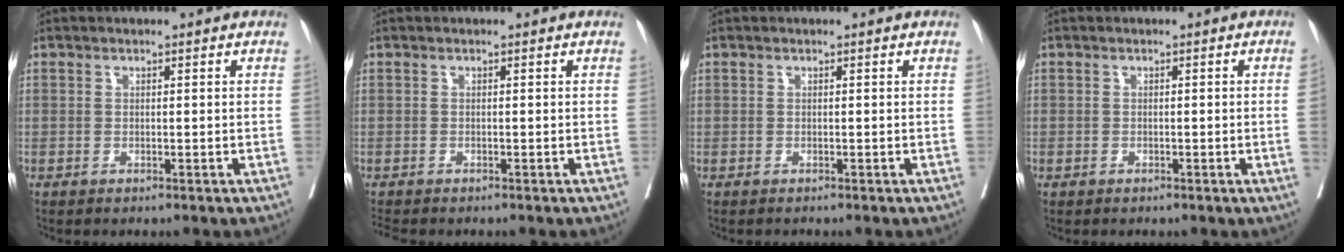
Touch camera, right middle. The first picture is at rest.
{"total": 1.5, "force": [-1.4, 0.3, 0.3], "torque": [-0.010, -0.006, -0.025]}
{"total": 0.0}
{"total": 0.8, "force": [-0.2, -0.2, 0.8], "torque": [-0.012, 0.004, -0.002]}